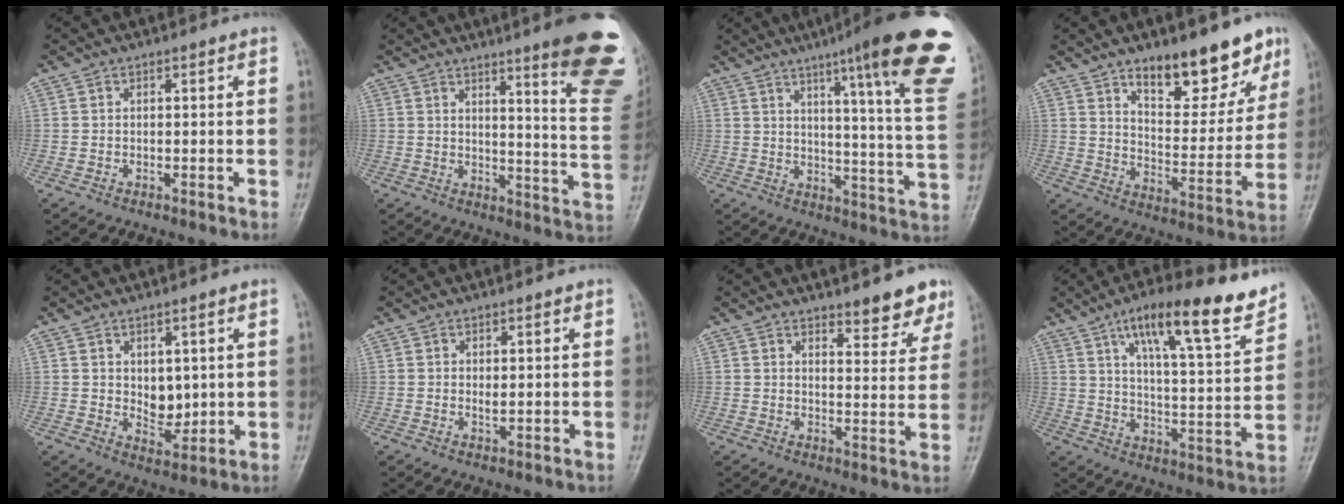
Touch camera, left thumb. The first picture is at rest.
{"total": 18.8, "force": [11.4, 2.5, 14.7], "torque": [-0.151, -0.072, 0.138]}
{"total": 22.8, "force": [13.3, 2.6, 18.3], "torque": [-0.232, -0.044, 0.165]}
{"total": 16.0, "force": [10.9, 6.3, 9.9], "torque": [-0.084, -0.077, 0.171]}
{"total": 5.5, "force": [1.0, 3.7, 3.9], "torque": [-0.037, -0.018, 0.029]}
{"total": 1.4, "force": [0.5, 0.6, 1.2], "torque": [-0.018, -0.005, 0.011]}
{"total": 7.2, "force": [5.8, 2.3, 3.5], "torque": [-0.016, -0.041, 0.071]}
{"total": 17.5, "force": [11.7, 3.8, 12.5], "torque": [-0.168, -0.053, 0.185]}